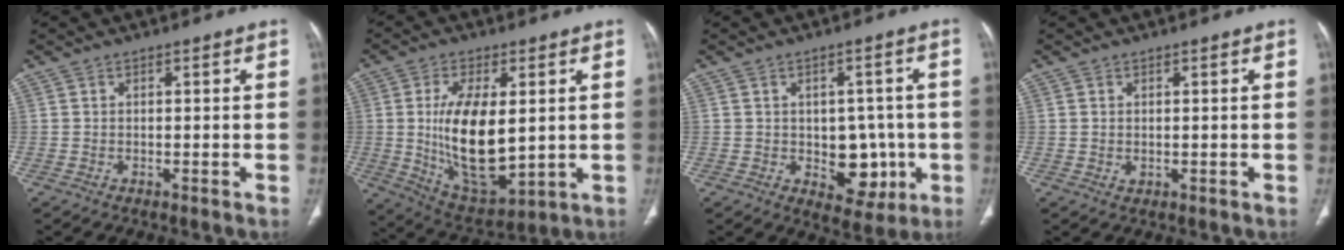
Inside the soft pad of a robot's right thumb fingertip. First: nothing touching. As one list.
[{"total": 17.0, "force": [0.8, 8.1, 15.0], "torque": [-0.257, -0.024, 0.033]}, {"total": 9.0, "force": [-1.5, 6.3, 6.2], "torque": [-0.037, 0.006, -0.008]}, {"total": 1.0, "force": [0.2, 0.8, 0.6], "torque": [-0.013, -0.003, 0.008]}]